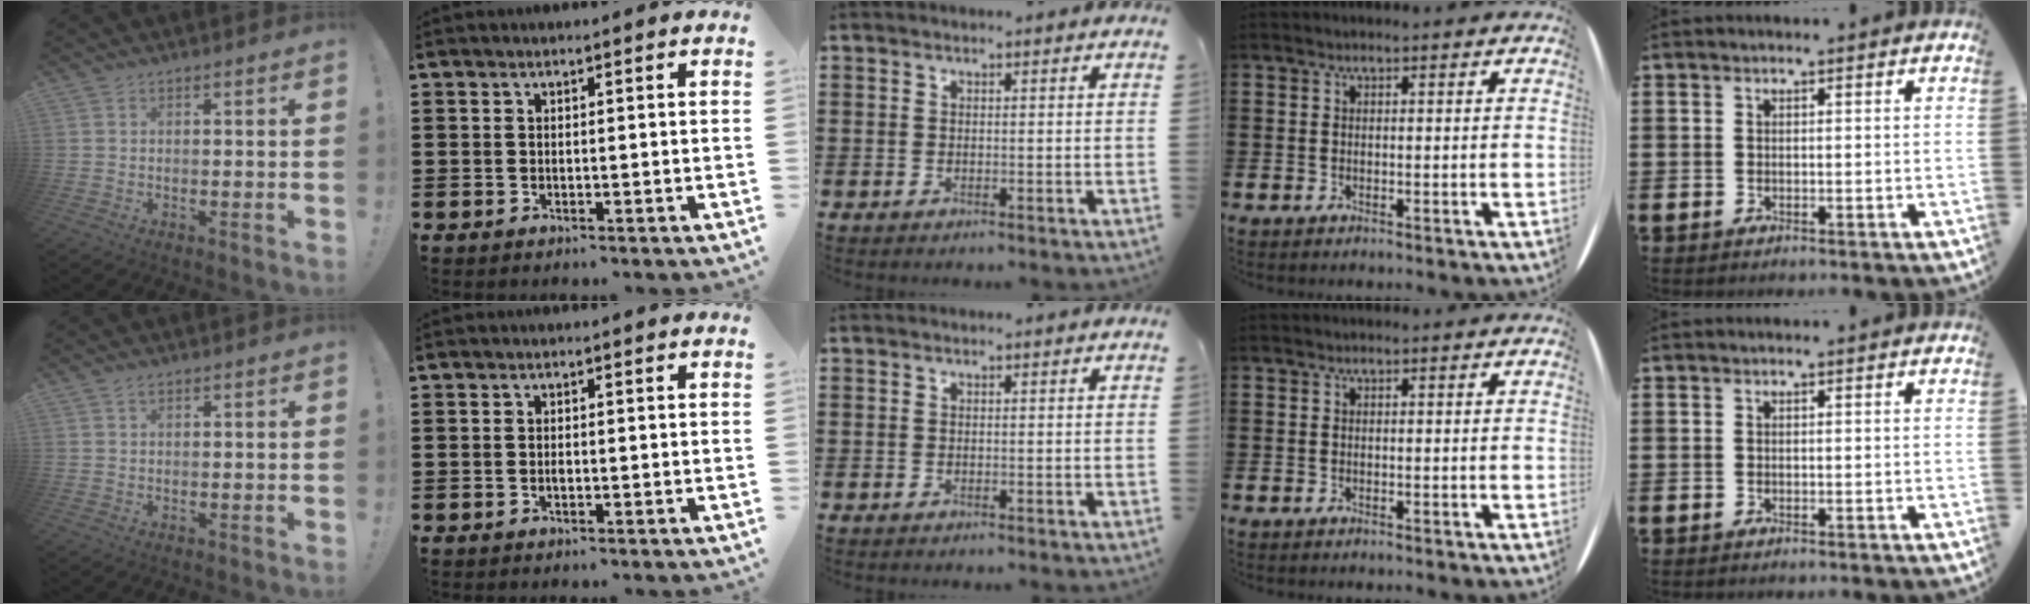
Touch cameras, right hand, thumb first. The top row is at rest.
{"thumb": {"total": 0.8, "force": [0.5, 0.3, 0.6], "torque": [-0.009, 0.001, 0.008]}, "index": {"total": 0.7, "force": [-0.2, 0.3, 0.6], "torque": [-0.012, -0.002, -0.003]}}